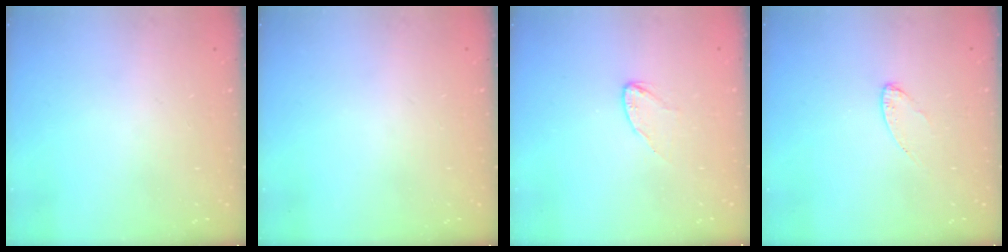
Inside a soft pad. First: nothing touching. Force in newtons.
{"total": 0.0}
{"total": 3.6, "press": 3.6, "slide": 0.4}
{"total": 4.2, "press": 4.1, "slide": 0.4}